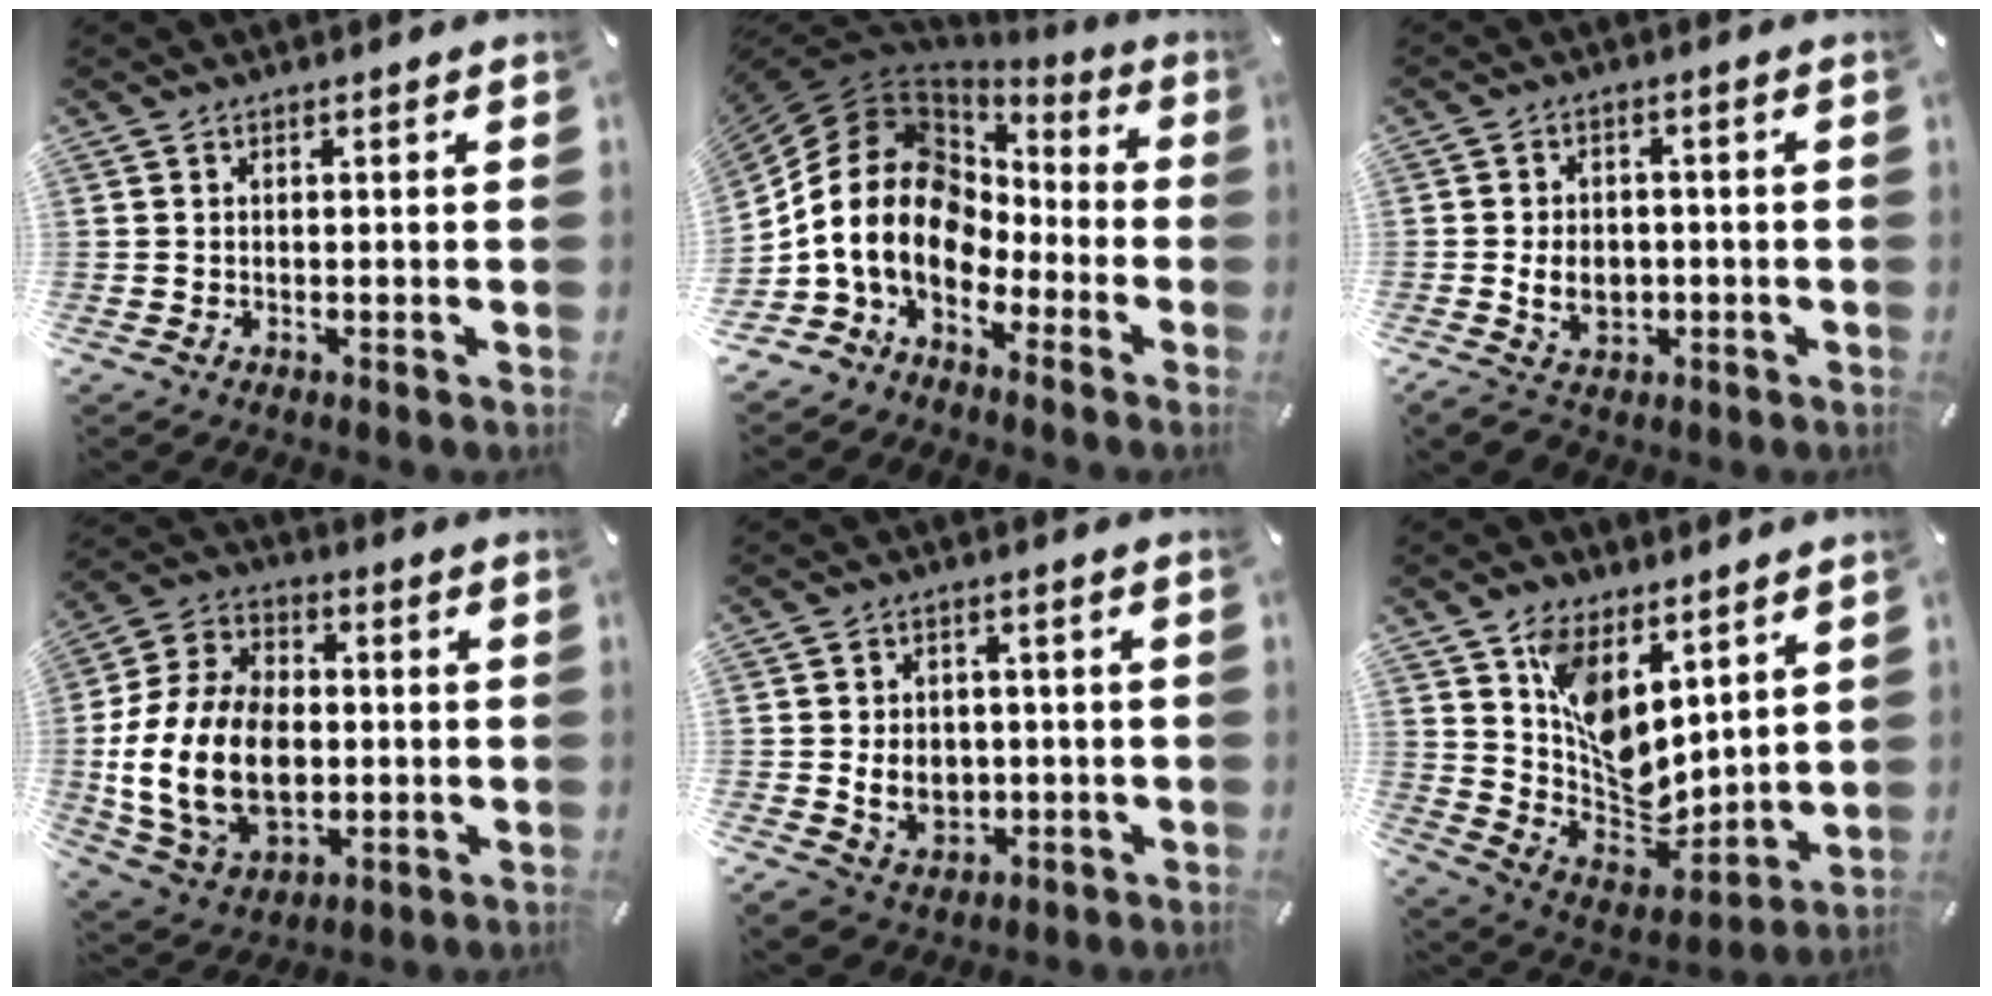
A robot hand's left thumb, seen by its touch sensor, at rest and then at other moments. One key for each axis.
{"total": 18.0, "fx": -2.6, "fy": 13.8, "fz": 11.3, "tx": -0.253, "ty": 0.002, "tz": -0.053}
{"total": 7.2, "fx": -1.3, "fy": 5.8, "fz": 4.1, "tx": -0.078, "ty": 0.003, "tz": -0.025}
{"total": 20.2, "fx": -2.6, "fy": 14.6, "fz": 13.7, "tx": -0.303, "ty": 0.008, "tz": -0.044}
{"total": 7.2, "fx": -0.8, "fy": 6.2, "fz": 3.5, "tx": -0.066, "ty": 0.009, "tz": -0.012}
{"total": 11.5, "fx": 5.0, "fy": 8.1, "fz": 6.5, "tx": -0.117, "ty": -0.046, "tz": 0.107}